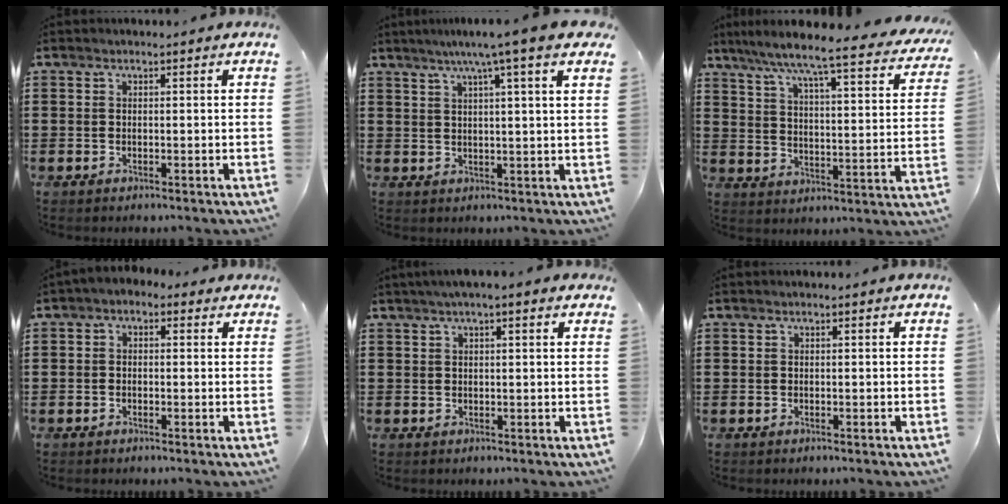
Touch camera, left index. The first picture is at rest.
{"total": 6.5, "force": [4.1, -0.4, 5.0], "torque": [-0.101, -0.010, 0.065]}
{"total": 6.6, "force": [5.7, -0.6, 3.2], "torque": [-0.089, -0.049, 0.087]}
{"total": 1.5, "force": [-0.9, 1.0, 0.5], "torque": [-0.014, 0.007, -0.019]}
{"total": 1.9, "force": [1.1, 0.7, 1.3], "torque": [-0.029, 0.007, 0.017]}
{"total": 0.0}